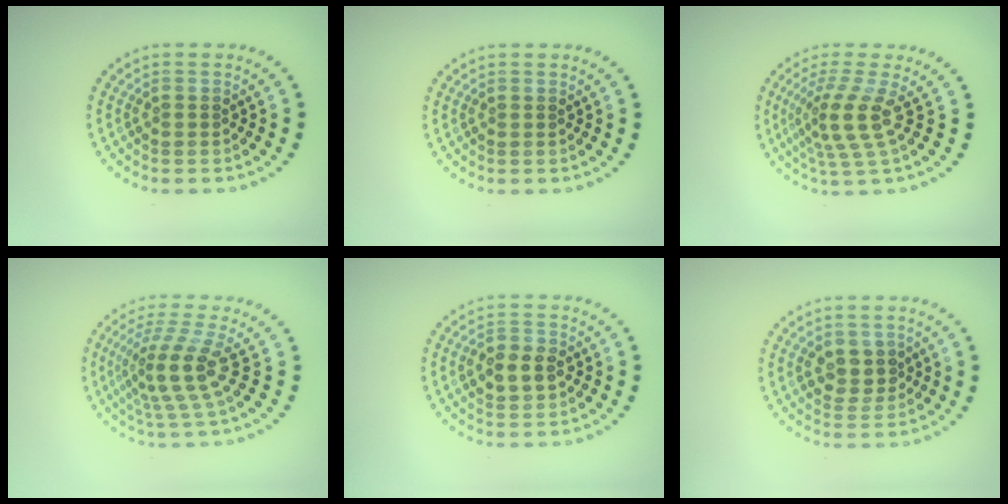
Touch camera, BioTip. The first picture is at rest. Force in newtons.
{"total": 0.0}
{"total": 3.6, "press": 2.6, "slide": 2.4}
{"total": 3.9, "press": 2.8, "slide": 2.7}
{"total": 2.9, "press": 2.9, "slide": 0.1}
{"total": 2.6, "press": 2.6, "slide": 0.4}